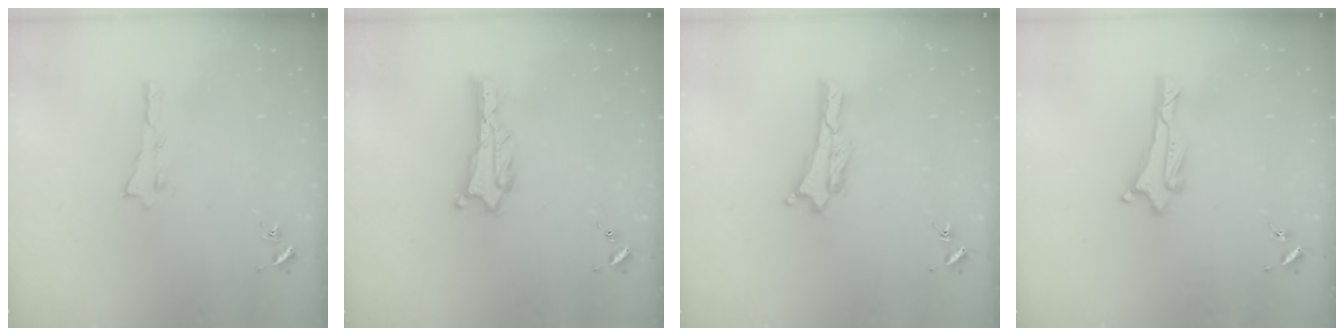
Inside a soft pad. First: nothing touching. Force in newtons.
{"total": 0.9, "press": 0.9, "slide": 0.1}
{"total": 0.0}
{"total": 1.1, "press": 1.1, "slide": 0.1}